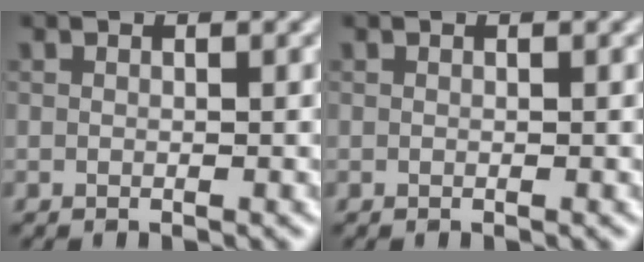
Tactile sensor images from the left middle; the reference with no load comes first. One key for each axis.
{"total": 0.0}